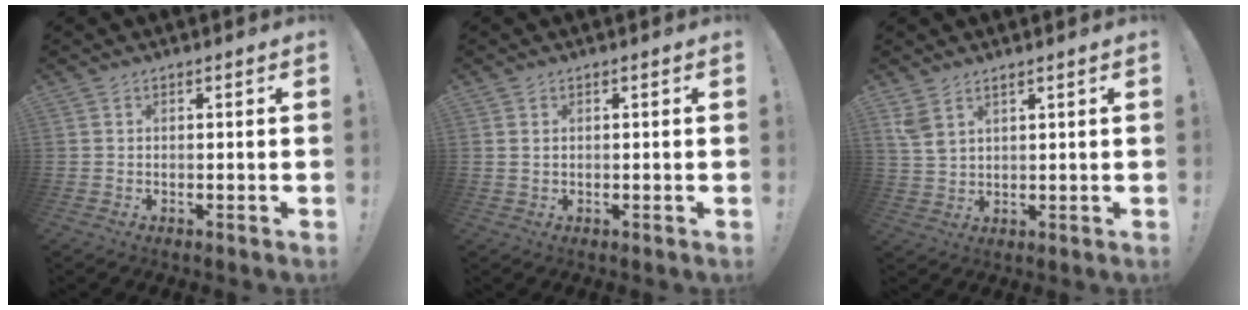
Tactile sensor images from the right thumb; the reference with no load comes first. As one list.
[{"total": 0.8, "force": [0.5, 0.3, 0.5], "torque": [-0.011, 0.001, 0.009]}, {"total": 4.4, "force": [2.9, 2.0, 2.7], "torque": [-0.047, -0.015, 0.056]}]